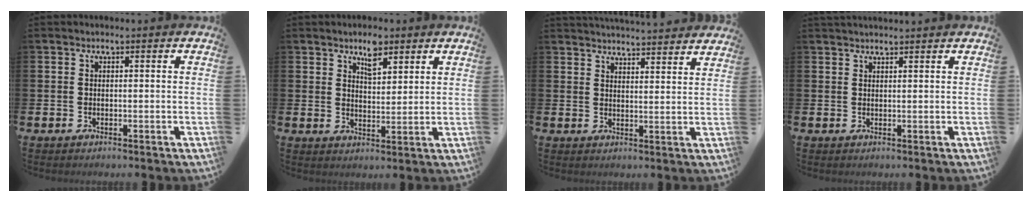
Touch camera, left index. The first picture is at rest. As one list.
[{"total": 4.8, "force": [4.1, 1.8, 1.9], "torque": [-0.028, -0.019, 0.070]}, {"total": 4.2, "force": [4.2, -0.2, -0.2], "torque": [-0.004, -0.029, 0.076]}, {"total": 1.4, "force": [1.4, 0.1, 0.1], "torque": [-0.003, -0.003, 0.026]}]